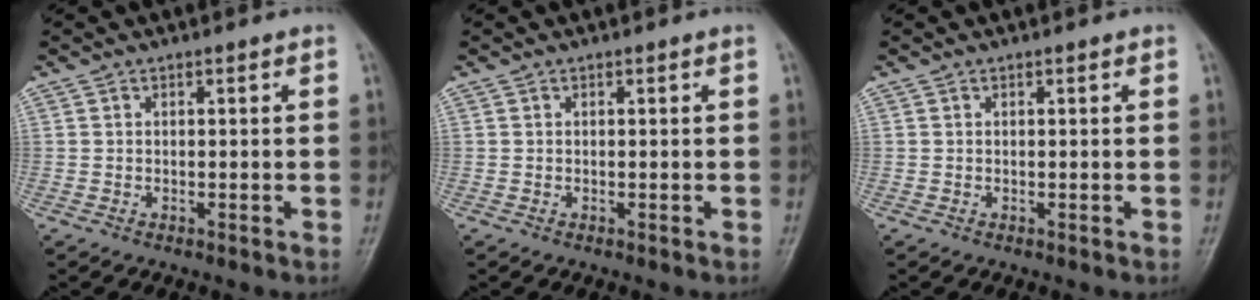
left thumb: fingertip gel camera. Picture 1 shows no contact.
{"total": 0.0}
{"total": 0.0}